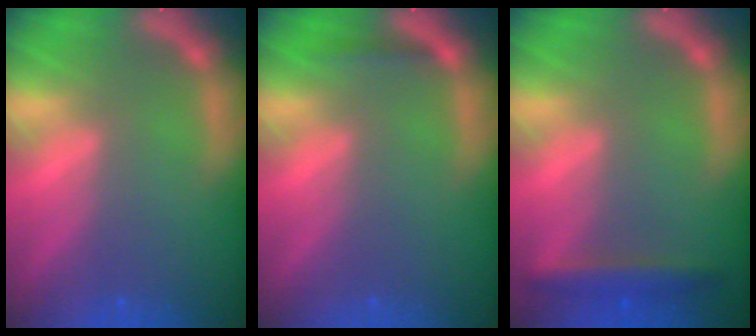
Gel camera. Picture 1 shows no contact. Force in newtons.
{"total": 0.9}
{"total": 2.9}